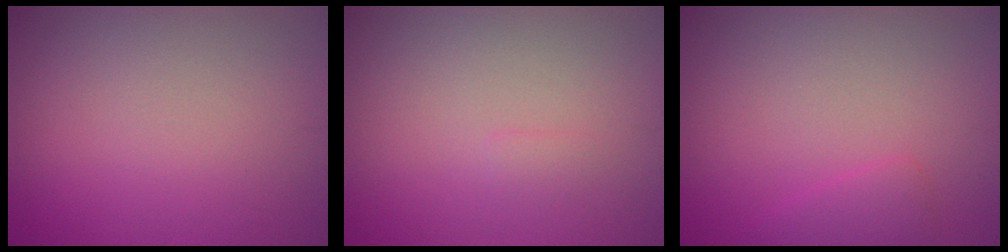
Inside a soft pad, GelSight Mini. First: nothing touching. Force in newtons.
{"total": 0.5, "press": 0.5, "slide": 0.1}
{"total": 1.4, "press": 1.4, "slide": 0.1}